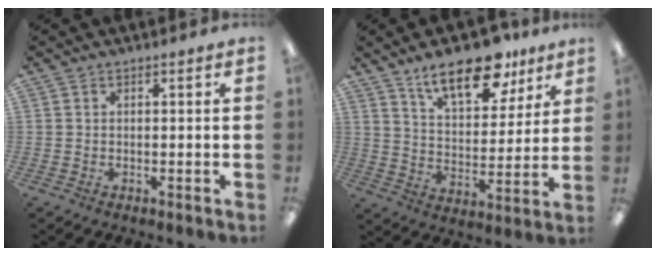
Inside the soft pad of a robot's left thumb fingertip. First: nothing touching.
{"total": 17.6, "force": [11.9, 7.7, 10.4], "torque": [-0.159, -0.058, 0.202]}